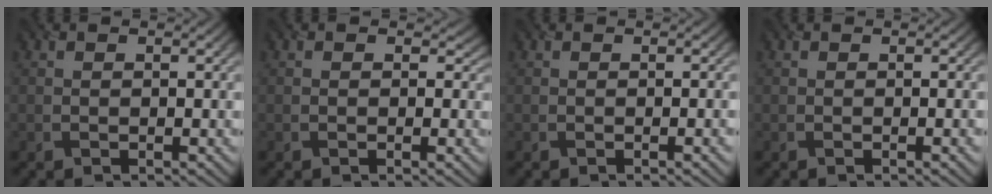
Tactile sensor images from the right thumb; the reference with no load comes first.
{"total": 1.3, "force": [0.1, 1.1, 0.7], "torque": [-0.010, -0.003, 0.002]}
{"total": 1.4, "force": [-0.2, 0.0, 1.4], "torque": [-0.020, -0.002, -0.002]}
{"total": 1.1, "force": [-0.1, -0.1, 1.1], "torque": [-0.017, -0.001, -0.002]}